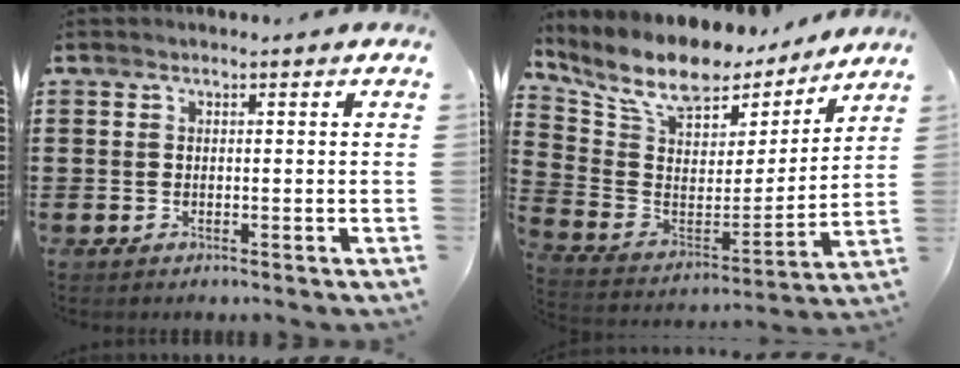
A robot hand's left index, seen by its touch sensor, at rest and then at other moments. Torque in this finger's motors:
{"motor_torque": [2.14, 0.00, 0.86, 0.21]}